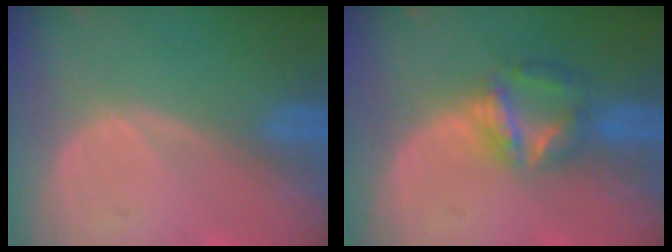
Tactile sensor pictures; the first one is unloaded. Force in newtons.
{"total": 5.7, "press": 5.6, "slide": 1.4}